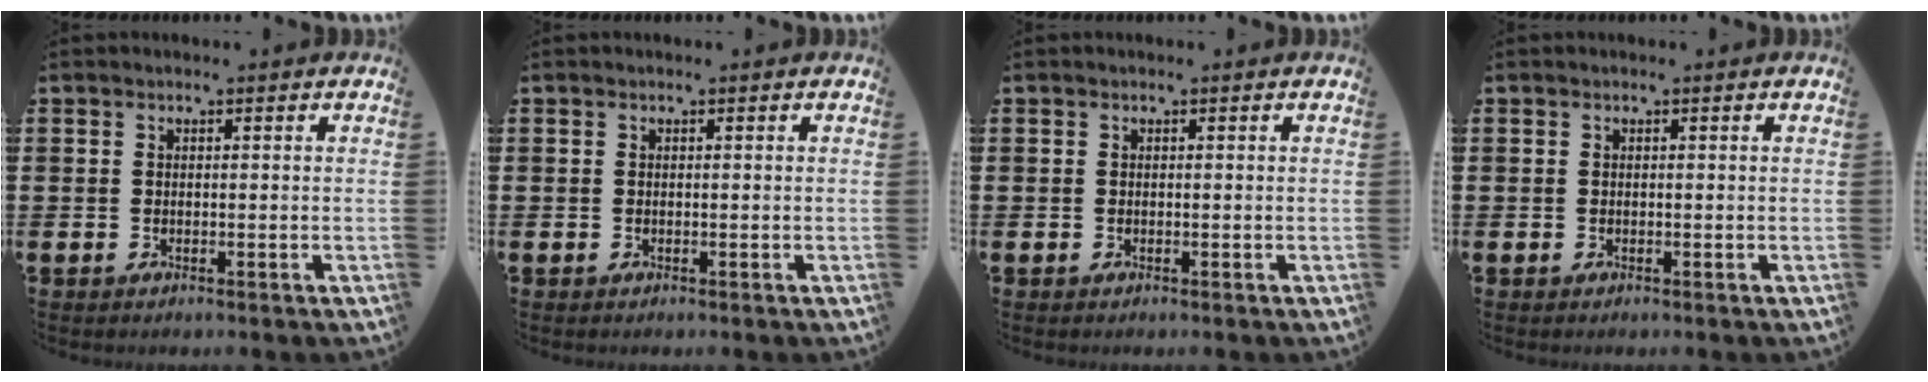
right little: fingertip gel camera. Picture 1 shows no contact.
{"total": 0.0}
{"total": 0.0}
{"total": 0.0}